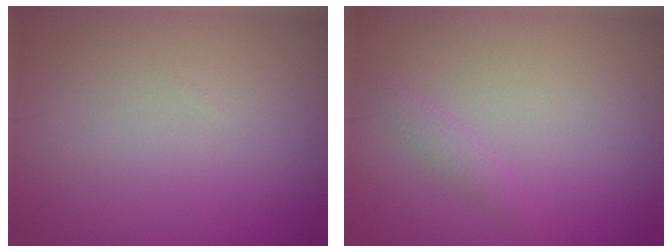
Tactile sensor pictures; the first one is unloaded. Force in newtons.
{"total": 1.1, "press": 1.1, "slide": 0.1}